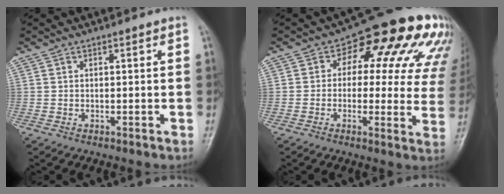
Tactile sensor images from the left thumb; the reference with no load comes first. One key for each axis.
{"total": 19.2, "fx": 7.0, "fy": 10.6, "fz": 14.4, "tx": -0.129, "ty": 0.018, "tz": 0.072}